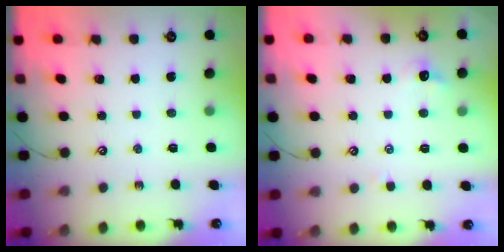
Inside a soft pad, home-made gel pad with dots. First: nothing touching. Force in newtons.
{"total": 0.9, "press": 0.6, "slide": 0.6}